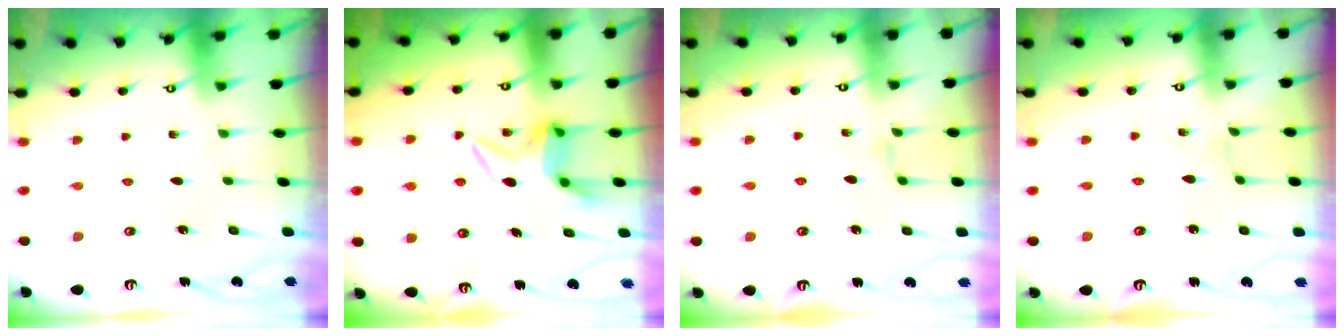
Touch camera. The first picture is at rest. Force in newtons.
{"total": 6.8, "press": 6.7, "slide": 0.8}
{"total": 2.3, "press": 2.2, "slide": 0.5}
{"total": 0.0}